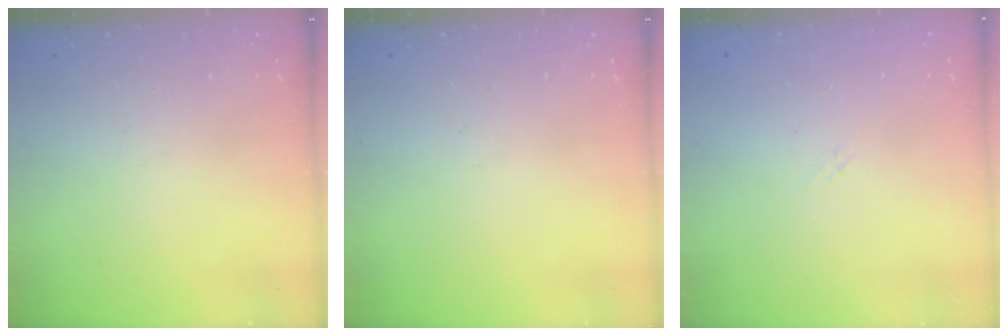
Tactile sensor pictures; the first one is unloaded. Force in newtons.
{"total": 0.0}
{"total": 1.7, "press": 1.6, "slide": 0.2}